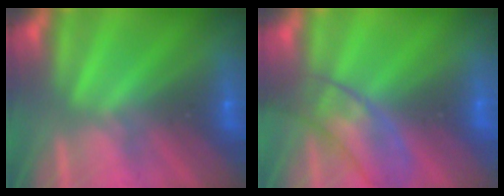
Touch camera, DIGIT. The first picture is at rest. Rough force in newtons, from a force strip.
{"total": 2.9}